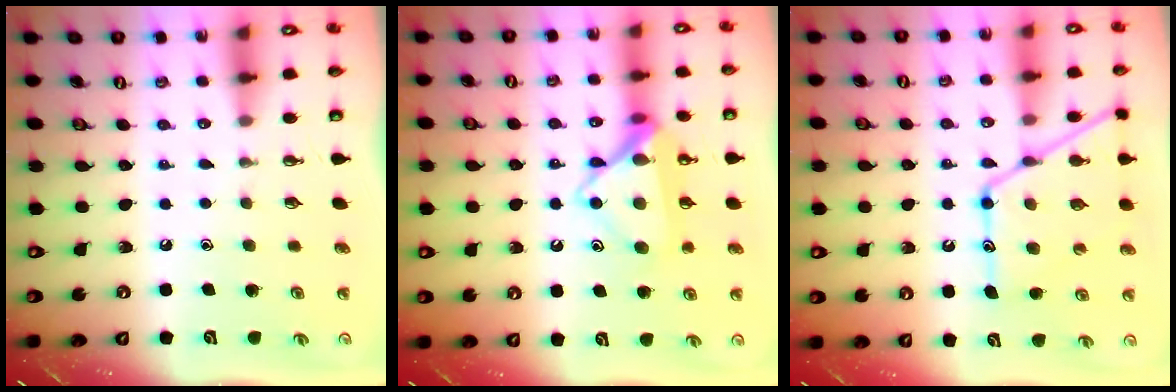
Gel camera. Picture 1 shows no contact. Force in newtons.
{"total": 15.3, "press": 15.3, "slide": 0.8}
{"total": 15.7, "press": 15.6, "slide": 1.4}